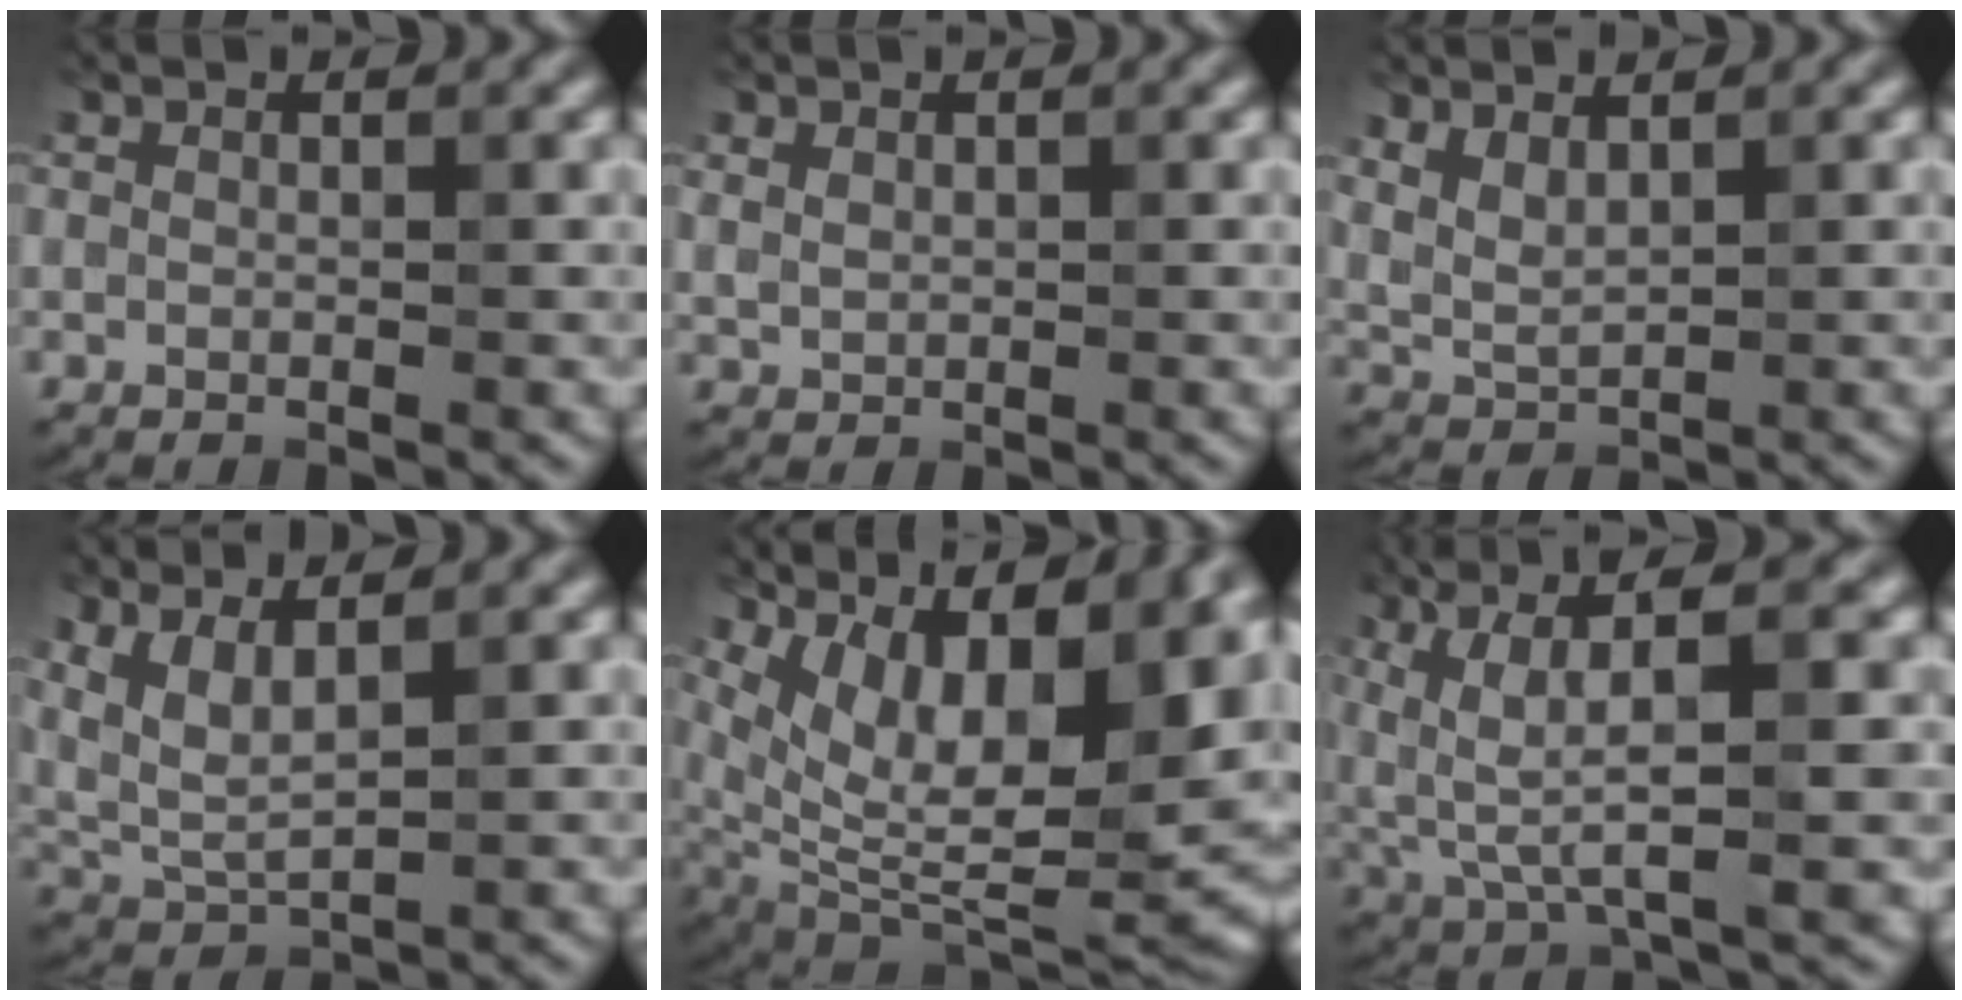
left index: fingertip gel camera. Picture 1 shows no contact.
{"total": 0.9, "force": [0.4, 0.7, 0.4], "torque": [-0.018, -0.004, 0.014]}
{"total": 2.1, "force": [1.2, 1.0, 1.5], "torque": [-0.044, -0.007, 0.029]}
{"total": 4.5, "force": [2.4, 1.6, 3.5], "torque": [-0.087, 0.001, 0.057]}
{"total": 15.8, "force": [6.8, 7.0, 12.4], "torque": [-0.181, 0.033, 0.129]}
{"total": 8.5, "force": [2.5, 2.9, 7.6], "torque": [-0.159, 0.004, 0.047]}